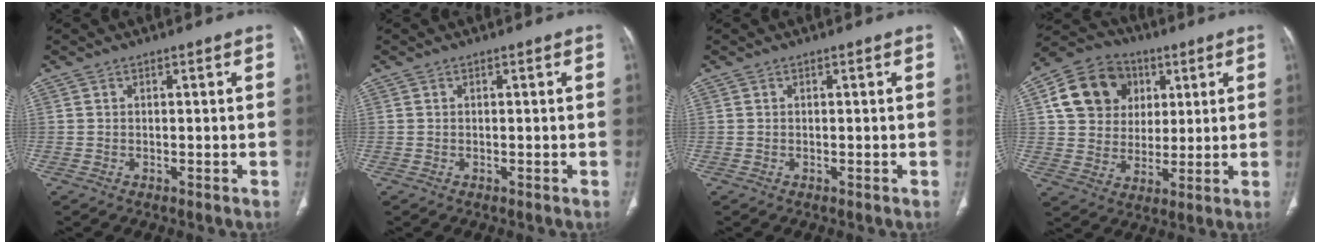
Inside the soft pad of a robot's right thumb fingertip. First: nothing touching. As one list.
[{"total": 0.0}, {"total": 0.0}, {"total": 15.1, "force": [4.8, 12.6, 6.7], "torque": [-0.098, 0.005, 0.082]}]